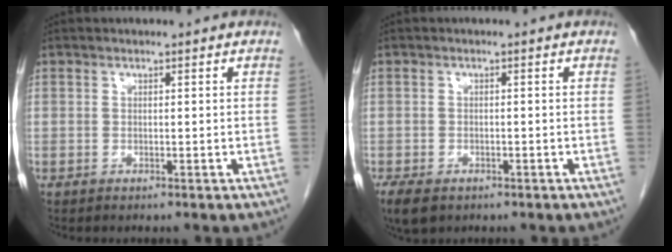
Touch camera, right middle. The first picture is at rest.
{"total": 5.8, "force": [-3.7, 3.3, 3.0], "torque": [-0.063, -0.011, -0.056]}